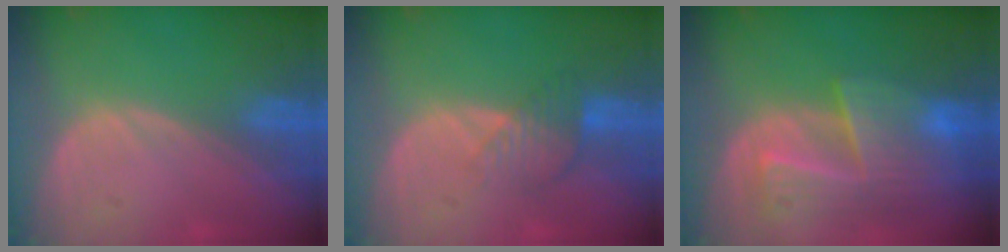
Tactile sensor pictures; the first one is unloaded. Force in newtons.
{"total": 4.5, "press": 3.9, "slide": 2.3}
{"total": 9.5, "press": 8.4, "slide": 4.4}